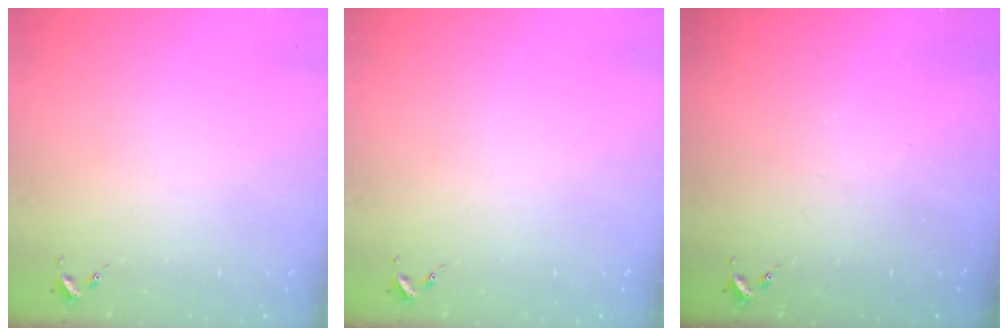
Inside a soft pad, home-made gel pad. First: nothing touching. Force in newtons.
{"total": 0.0}
{"total": 0.0}